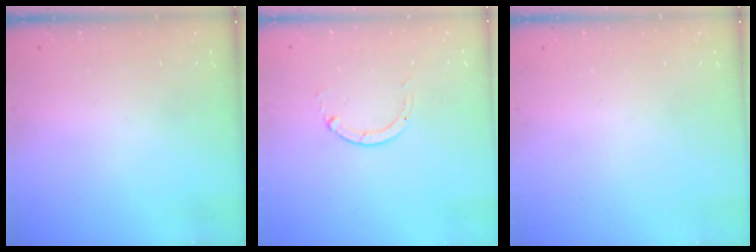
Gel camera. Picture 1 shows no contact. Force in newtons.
{"total": 0.6, "press": 0.5, "slide": 0.1}
{"total": 0.0}